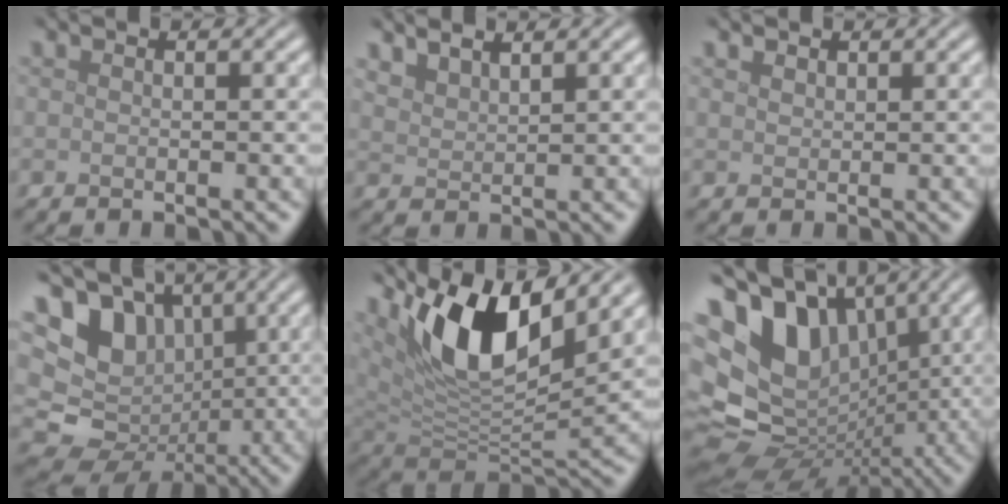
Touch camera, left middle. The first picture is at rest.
{"total": 1.9, "force": [1.7, 0.4, 0.8], "torque": [-0.014, 0.002, 0.033]}
{"total": 0.9, "force": [0.7, 0.4, 0.2], "torque": [-0.006, 0.000, 0.017]}
{"total": 12.8, "force": [2.4, 11.1, 5.9], "torque": [-0.123, 0.019, 0.024]}
{"total": 10.5, "force": [5.2, 3.9, 8.3], "torque": [-0.144, -0.008, 0.098]}
{"total": 13.6, "force": [2.9, 10.0, 8.7], "torque": [-0.166, 0.005, 0.068]}